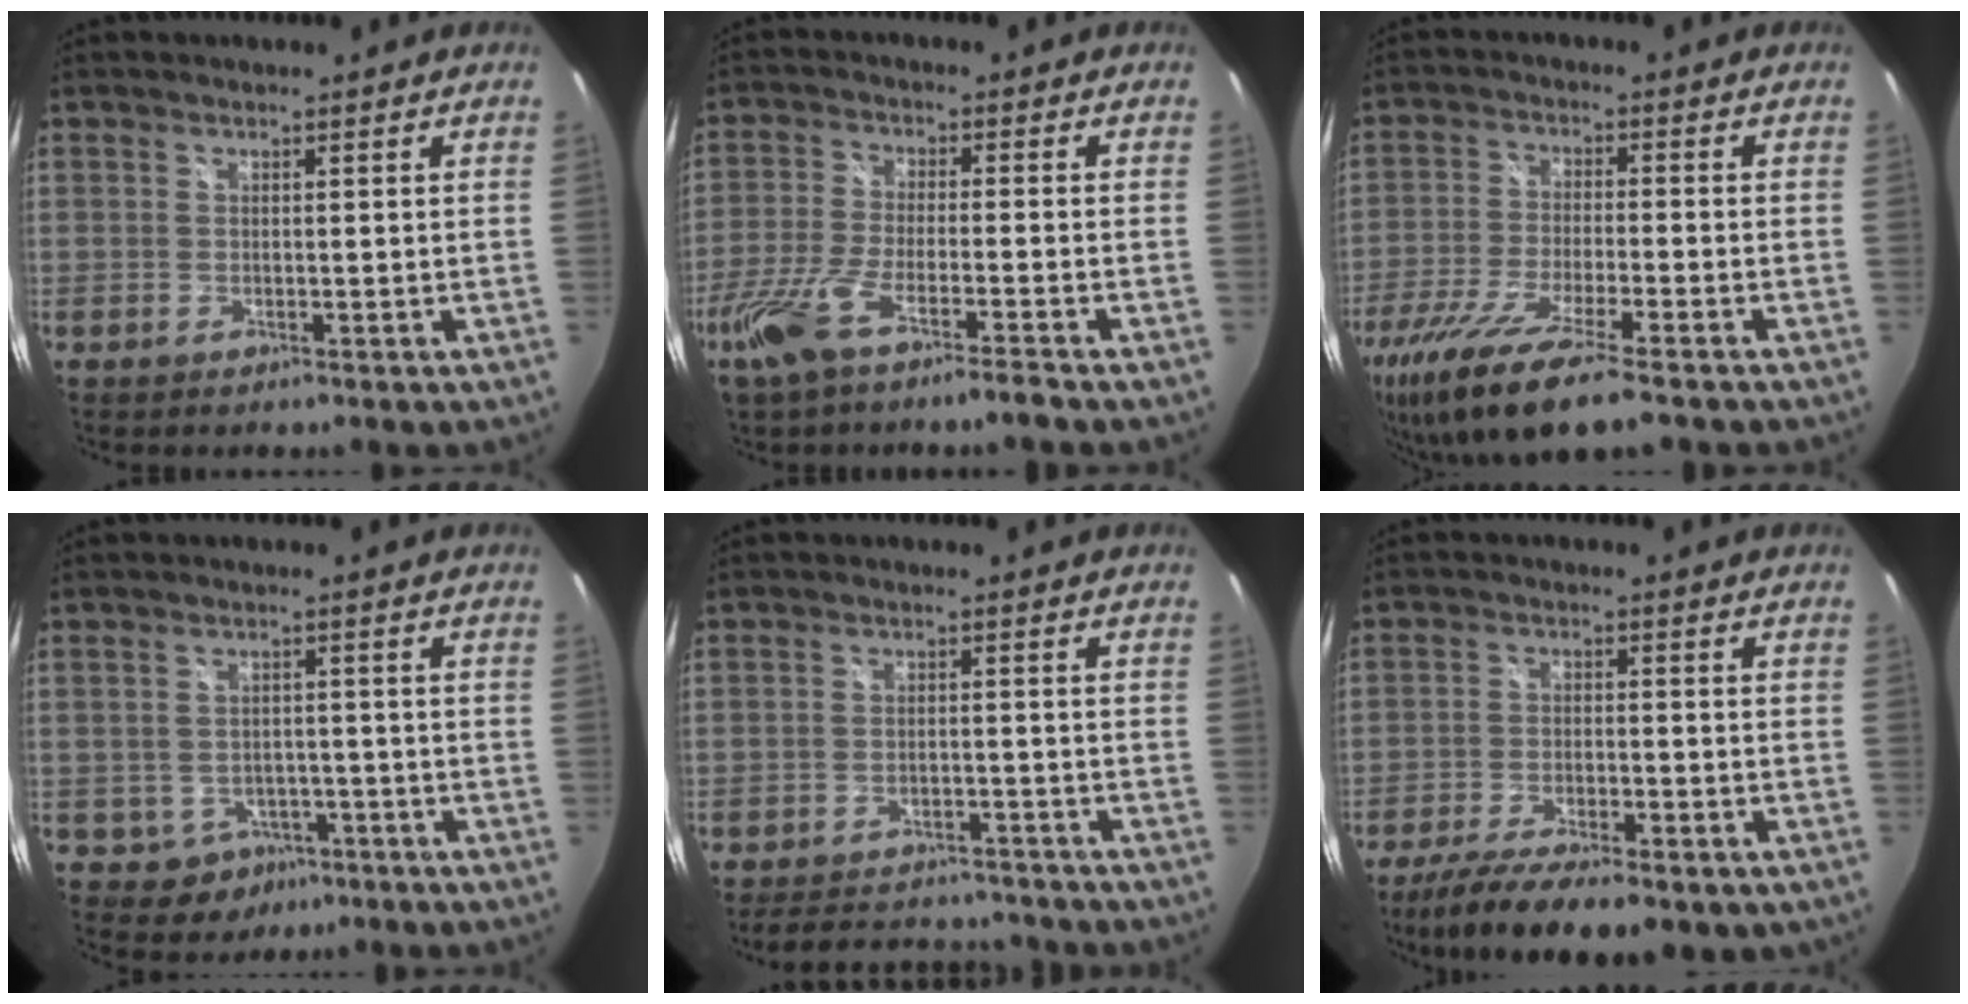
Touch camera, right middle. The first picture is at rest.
{"total": 9.3, "force": [-6.3, 0.5, 6.8], "torque": [-0.158, -0.017, -0.123]}
{"total": 15.0, "force": [-10.8, 2.0, 10.2], "torque": [-0.215, -0.051, -0.197]}
{"total": 5.3, "force": [-2.7, 4.5, 0.8], "torque": [-0.026, 0.014, -0.026]}
{"total": 12.6, "force": [-11.2, 4.3, 3.9], "torque": [-0.089, 0.019, -0.148]}
{"total": 15.4, "force": [-10.7, 5.4, 9.7], "torque": [-0.191, -0.043, -0.166]}